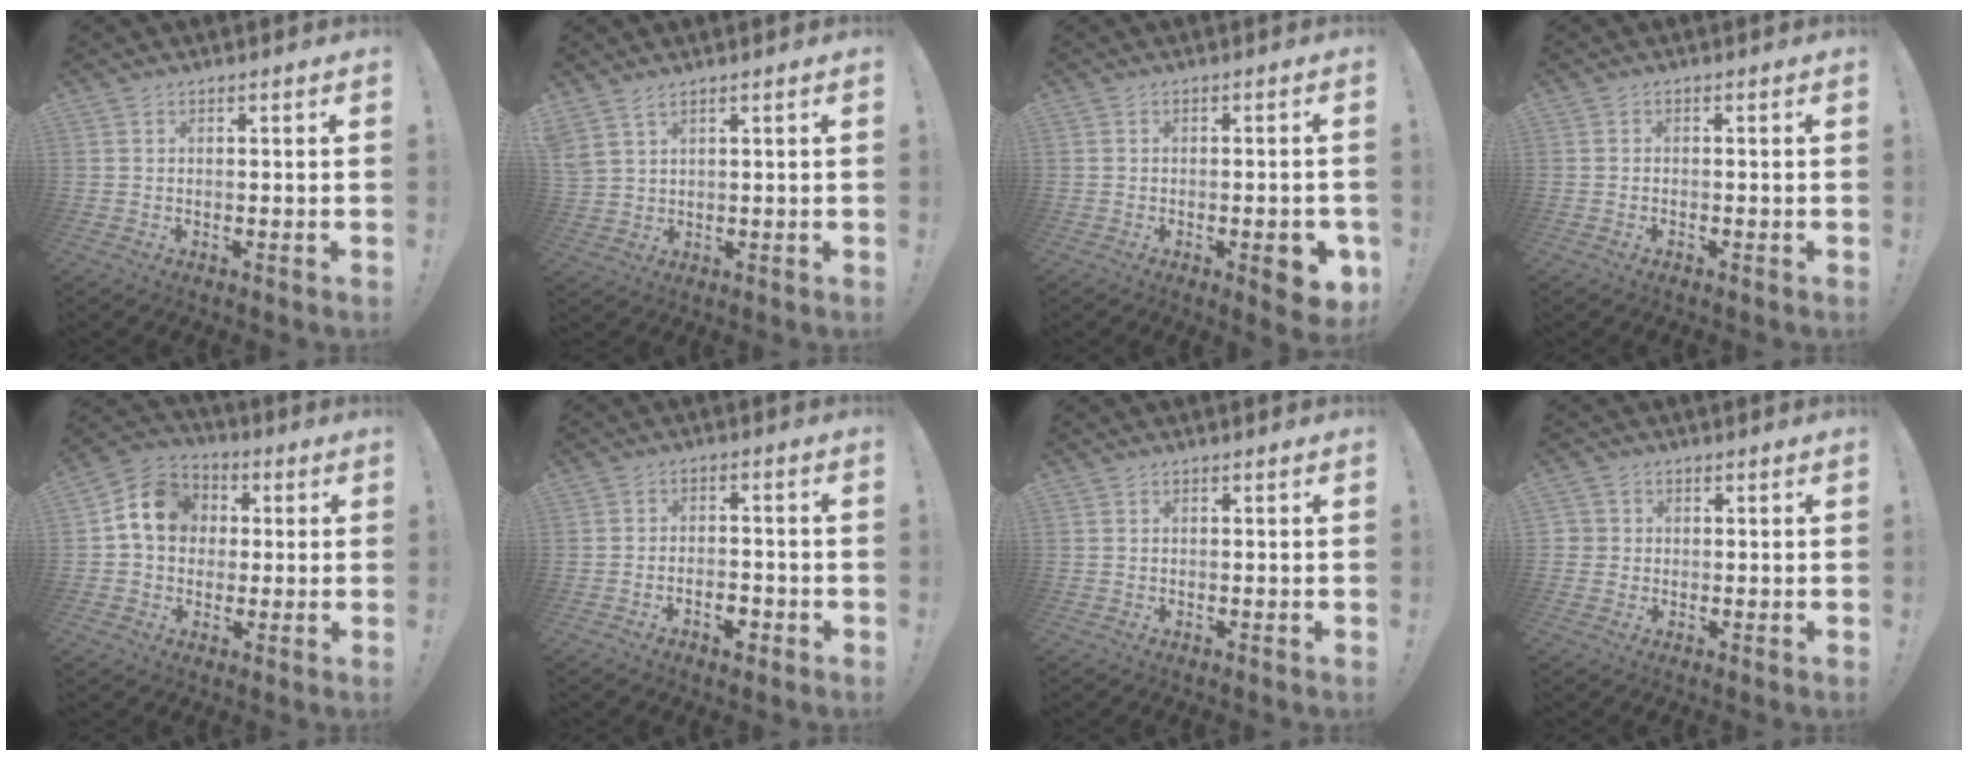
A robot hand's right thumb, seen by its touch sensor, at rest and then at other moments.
{"total": 3.6, "force": [2.6, 0.9, 2.3], "torque": [-0.052, -0.010, 0.052]}
{"total": 6.9, "force": [-2.5, 2.1, 6.1], "torque": [-0.070, 0.004, -0.033]}
{"total": 0.8, "force": [-0.7, 0.1, 0.3], "torque": [-0.007, 0.000, -0.012]}
{"total": 12.4, "force": [2.4, 10.6, 6.1], "torque": [-0.079, 0.010, 0.053]}
{"total": 4.2, "force": [-2.6, 2.2, 2.5], "torque": [-0.028, 0.007, -0.045]}
{"total": 0.0}
{"total": 2.3, "force": [-0.1, 2.2, 0.6], "torque": [-0.005, 0.004, -0.003]}